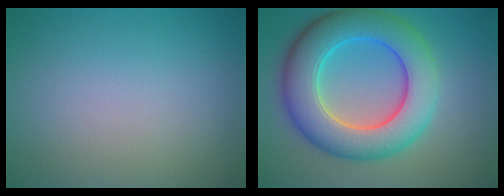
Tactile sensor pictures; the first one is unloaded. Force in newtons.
{"total": 9.7, "press": 9.7, "slide": 0.4}